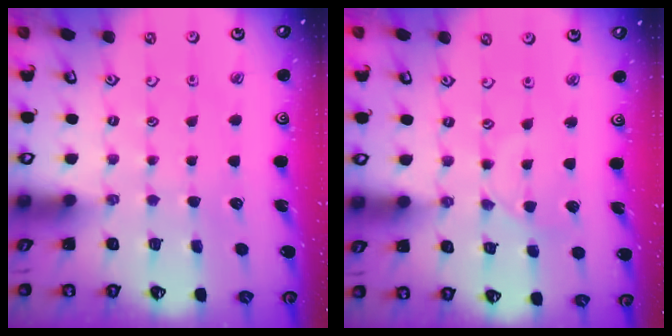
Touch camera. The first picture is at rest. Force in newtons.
{"total": 1.5, "press": 1.5, "slide": 0.4}